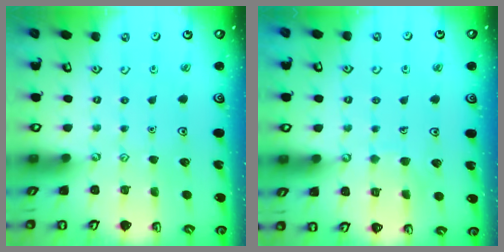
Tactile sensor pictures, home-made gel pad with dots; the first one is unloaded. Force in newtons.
{"total": 6.1, "press": 6.1, "slide": 0.4}